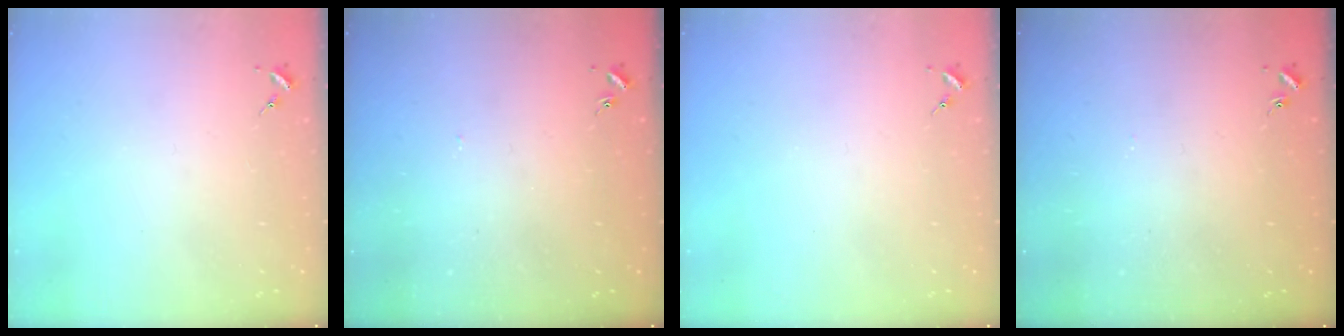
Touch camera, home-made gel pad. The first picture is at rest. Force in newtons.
{"total": 1.2, "press": 1.1, "slide": 0.1}
{"total": 0.0}
{"total": 0.9, "press": 0.8, "slide": 0.2}